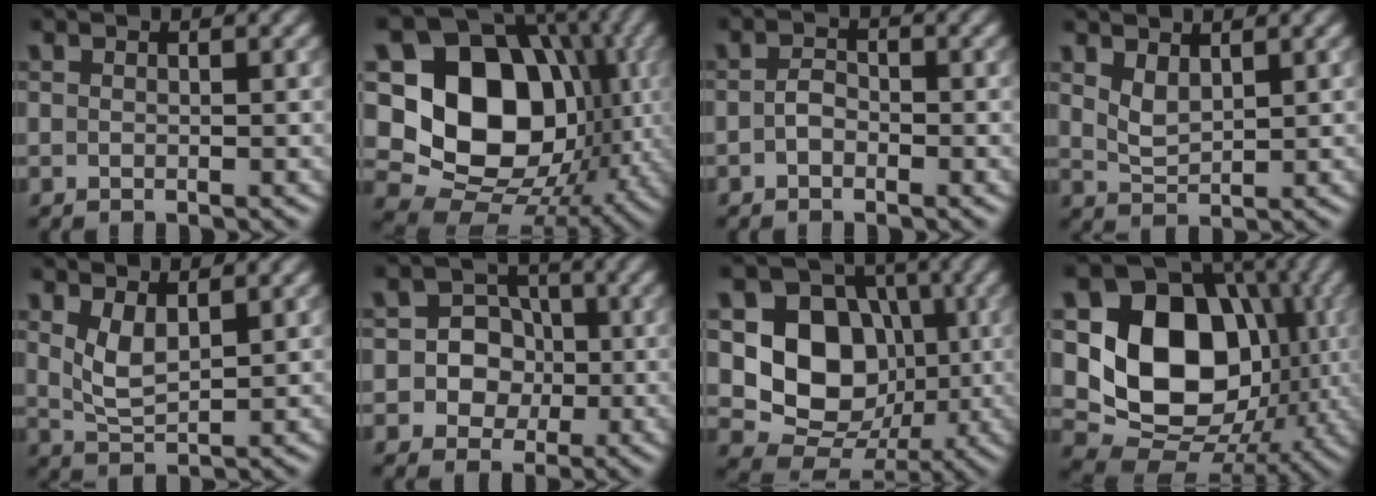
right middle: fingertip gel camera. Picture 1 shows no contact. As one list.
[{"total": 16.5, "force": [0.7, 12.8, 10.5], "torque": [-0.157, 0.001, 0.006]}, {"total": 1.5, "force": [-0.5, 1.0, 1.0], "torque": [-0.021, 0.003, -0.014]}, {"total": 2.0, "force": [1.2, 1.0, 1.3], "torque": [-0.032, -0.004, 0.030]}, {"total": 2.8, "force": [1.4, 1.1, 2.2], "torque": [-0.053, -0.006, 0.034]}, {"total": 5.7, "force": [-0.4, 5.4, 1.9], "torque": [-0.016, 0.029, -0.035]}, {"total": 9.4, "force": [0.4, 7.7, 5.3], "torque": [-0.082, -0.007, -0.003]}, {"total": 14.1, "force": [0.7, 11.0, 8.8], "torque": [-0.137, -0.008, 0.002]}]